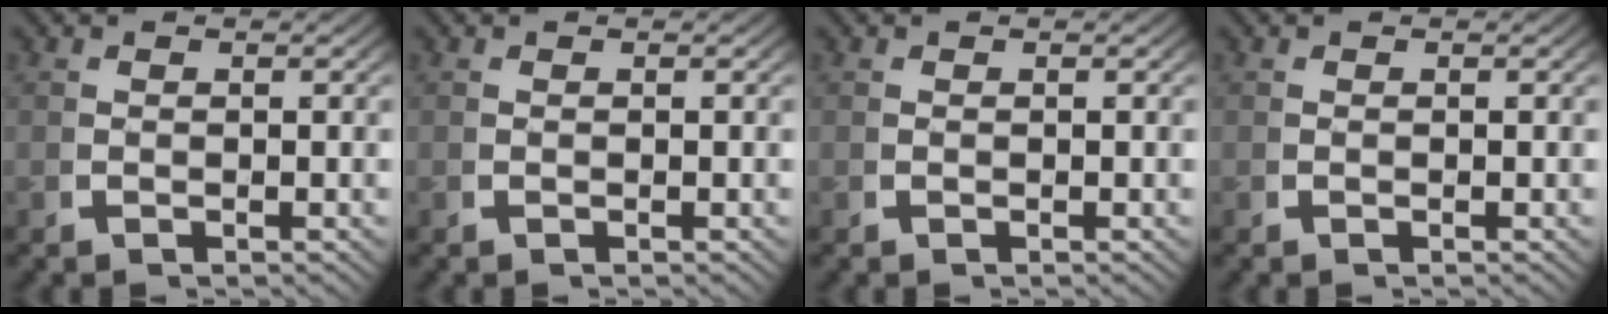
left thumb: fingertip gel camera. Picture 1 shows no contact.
{"total": 0.0}
{"total": 0.0}
{"total": 0.0}